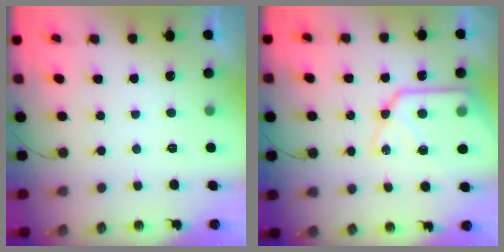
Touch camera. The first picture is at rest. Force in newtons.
{"total": 16.4, "press": 16.3, "slide": 1.5}